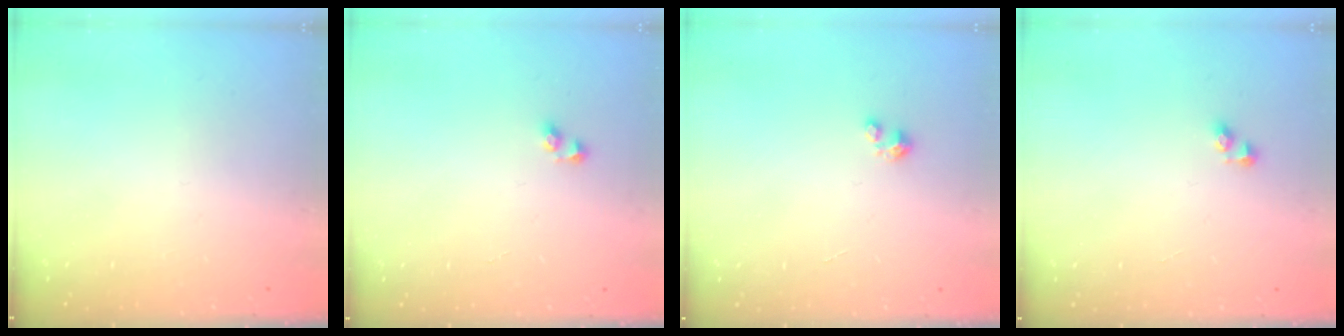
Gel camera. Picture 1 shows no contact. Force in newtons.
{"total": 2.7, "press": 2.6, "slide": 0.6}
{"total": 1.6, "press": 1.6, "slide": 0.2}
{"total": 2.5, "press": 2.5, "slide": 0.2}